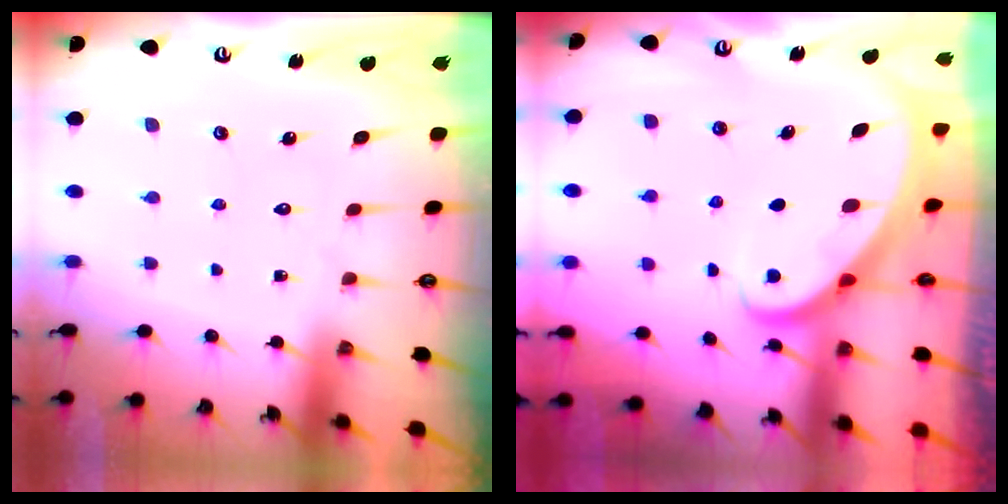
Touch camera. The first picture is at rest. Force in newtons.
{"total": 2.6, "press": 2.6, "slide": 0.3}